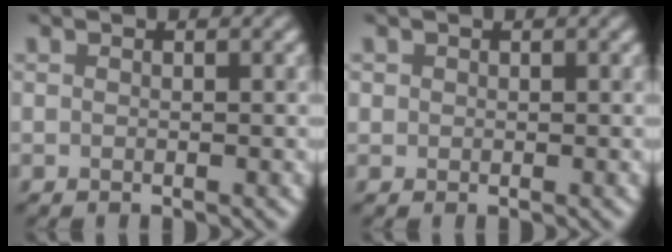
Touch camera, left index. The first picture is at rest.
{"total": 0.7, "force": [0.3, 0.7, 0.0], "torque": [0.008, -0.002, 0.003]}